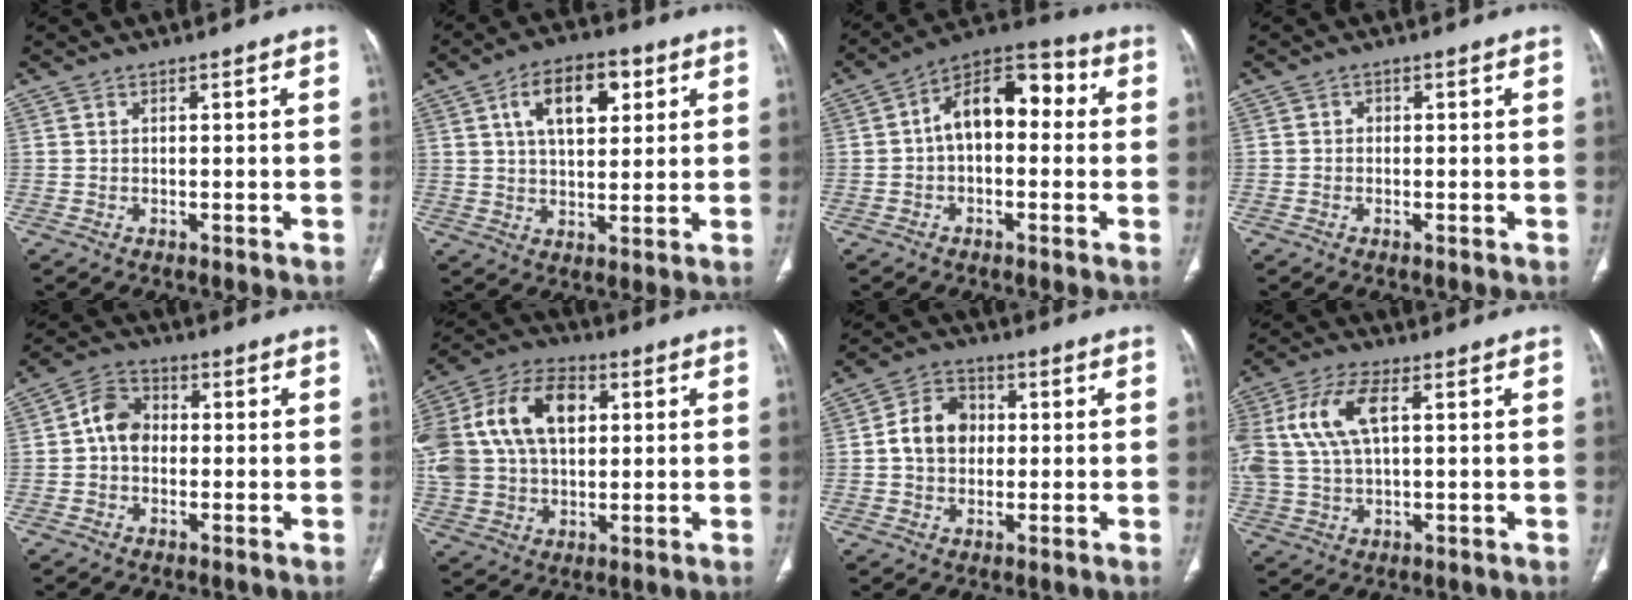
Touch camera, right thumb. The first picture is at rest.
{"total": 12.0, "force": [4.5, 6.5, 8.9], "torque": [-0.120, -0.003, 0.072]}
{"total": 12.6, "force": [0.9, 7.7, 10.0], "torque": [-0.126, 0.044, -0.003]}
{"total": 0.8, "force": [-0.1, 0.8, 0.3], "torque": [0.003, 0.004, -0.003]}
{"total": 6.6, "force": [0.0, 5.2, 4.1], "torque": [-0.057, 0.019, -0.011]}
{"total": 29.0, "force": [6.9, 19.9, 20.0], "torque": [-0.462, 0.062, 0.135]}
{"total": 8.7, "force": [0.4, 6.9, 5.2], "torque": [-0.068, 0.017, 0.000]}
{"total": 13.8, "force": [3.5, 7.0, 11.3], "torque": [-0.261, 0.017, 0.070]}